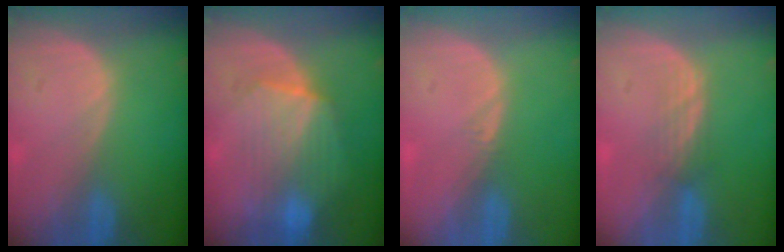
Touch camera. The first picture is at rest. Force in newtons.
{"total": 7.3, "press": 7.3, "slide": 0.2}
{"total": 0.5, "press": 0.5, "slide": 0.2}
{"total": 2.5, "press": 2.3, "slide": 0.9}